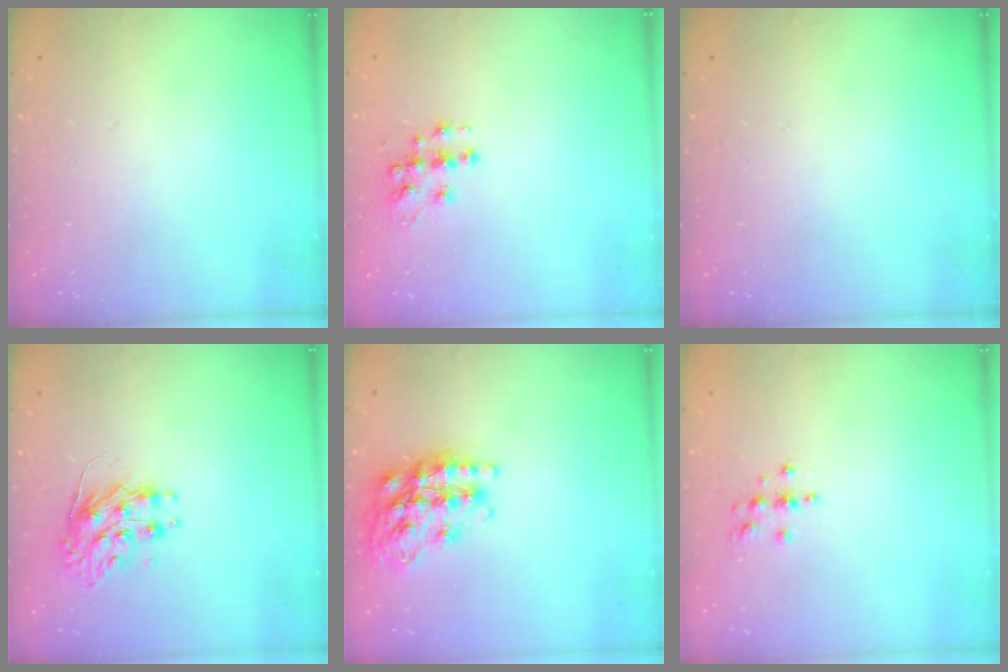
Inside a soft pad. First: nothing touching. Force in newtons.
{"total": 9.4, "press": 9.4, "slide": 0.5}
{"total": 0.0}
{"total": 9.0, "press": 9.0, "slide": 0.6}
{"total": 19.4, "press": 19.4, "slide": 1.4}
{"total": 3.7, "press": 3.7, "slide": 0.5}